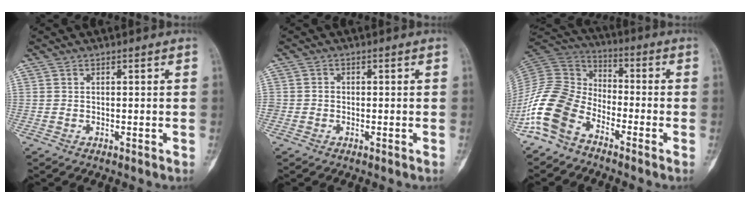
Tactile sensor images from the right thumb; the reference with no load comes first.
{"total": 1.1, "force": [-0.2, 1.0, 0.3], "torque": [0.002, 0.005, -0.004]}
{"total": 13.0, "force": [-7.5, 8.1, 6.9], "torque": [-0.141, 0.060, -0.166]}